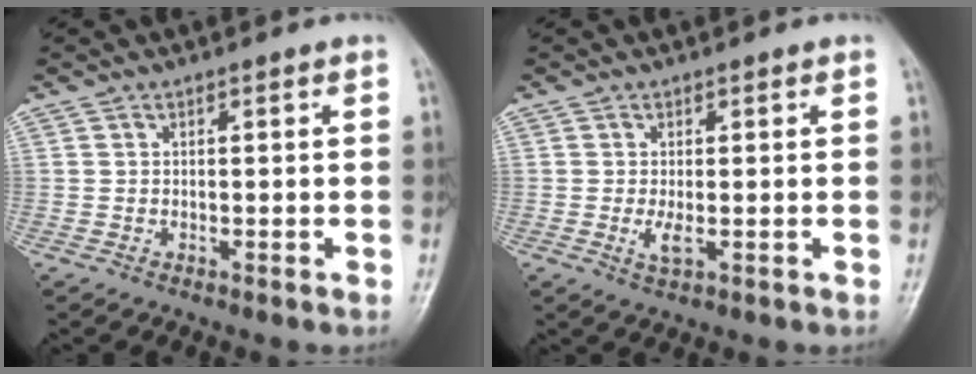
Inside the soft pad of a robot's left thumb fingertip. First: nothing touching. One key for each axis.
{"total": 2.4, "fx": -0.2, "fy": 0.9, "fz": 2.2, "tx": -0.048, "ty": -0.007, "tz": -0.002}